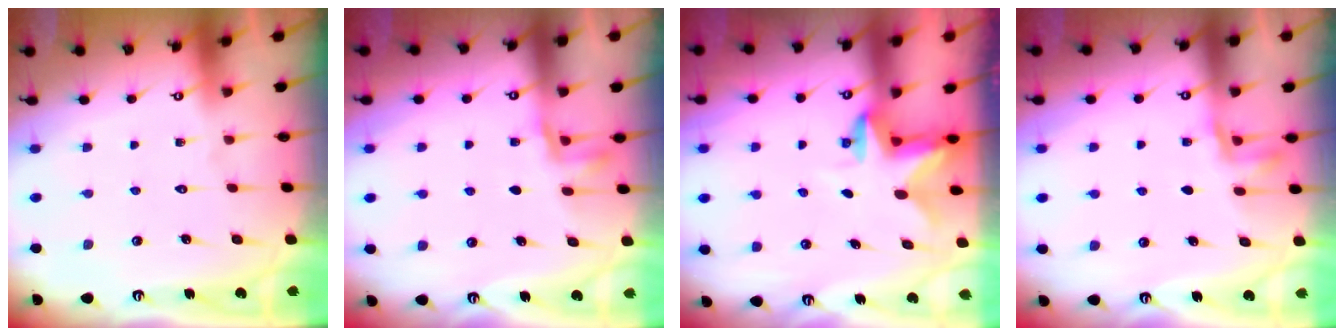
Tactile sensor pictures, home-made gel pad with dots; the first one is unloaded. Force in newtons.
{"total": 3.1, "press": 3.0, "slide": 0.7}
{"total": 2.6, "press": 2.6, "slide": 0.4}
{"total": 3.1, "press": 3.0, "slide": 0.7}